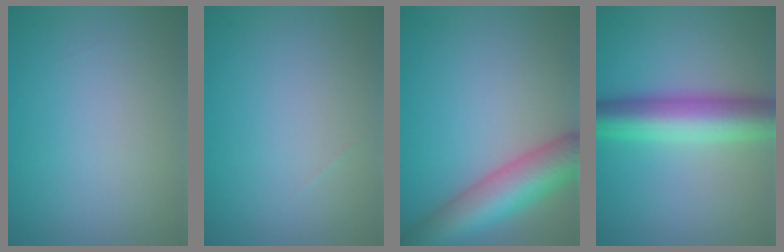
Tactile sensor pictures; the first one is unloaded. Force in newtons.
{"total": 0.0}
{"total": 8.1, "press": 8.1, "slide": 0.4}
{"total": 7.4, "press": 7.4, "slide": 0.2}